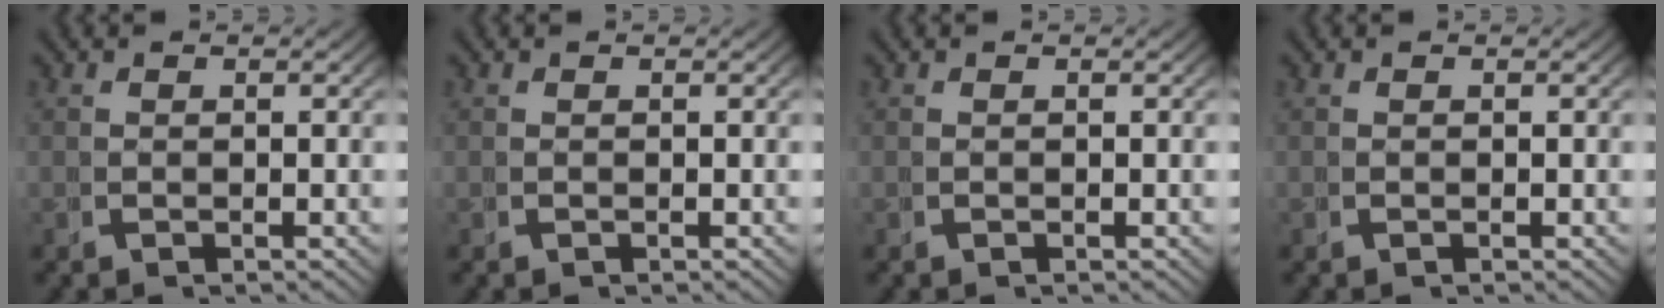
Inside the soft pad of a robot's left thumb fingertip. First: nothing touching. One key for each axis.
{"total": 0.0}
{"total": 0.0}
{"total": 0.0}